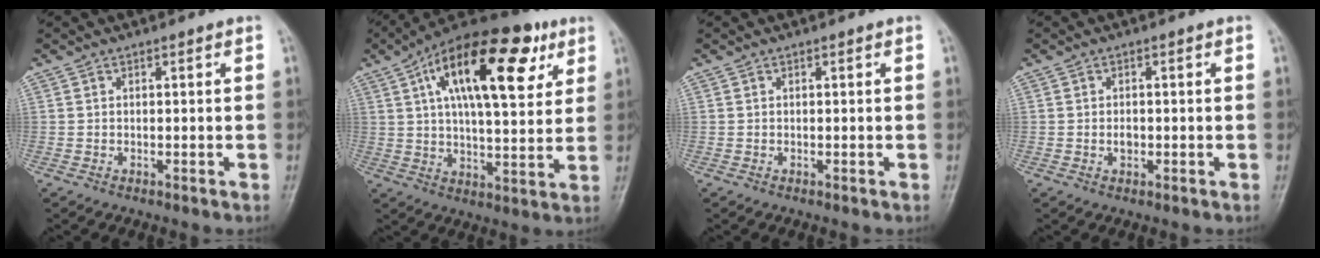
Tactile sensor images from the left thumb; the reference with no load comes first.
{"total": 22.7, "force": [9.1, 9.7, 18.4], "torque": [-0.272, -0.001, 0.140]}
{"total": 0.0}
{"total": 1.6, "force": [-0.3, 1.1, 1.0], "torque": [-0.013, 0.002, -0.004]}